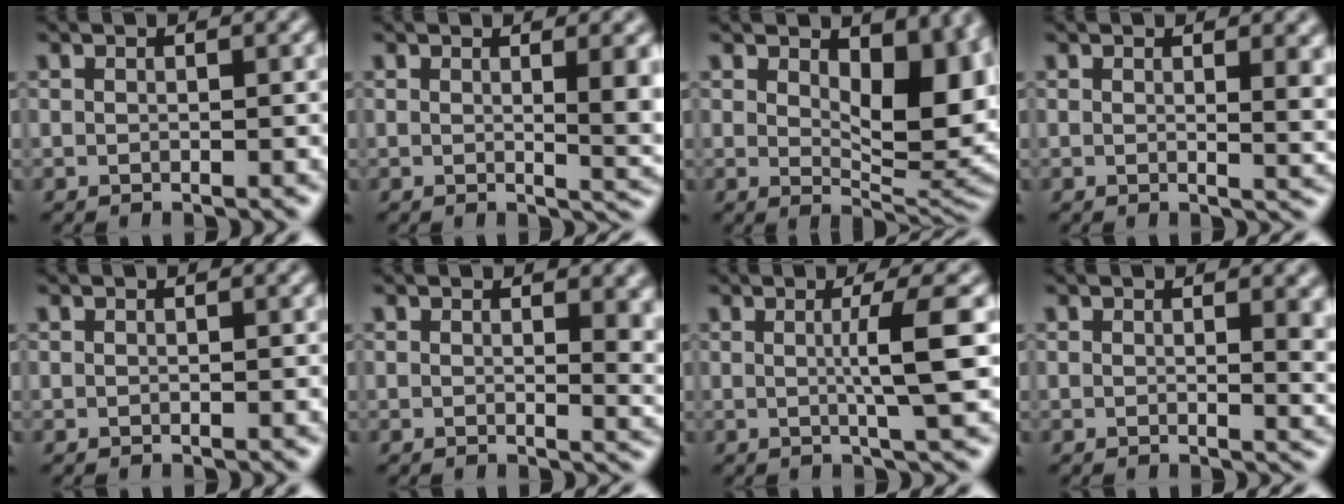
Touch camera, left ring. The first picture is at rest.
{"total": 3.8, "force": [0.7, 1.1, 3.5], "torque": [-0.035, -0.004, 0.010]}
{"total": 9.3, "force": [2.2, 4.8, 7.6], "torque": [-0.106, -0.013, 0.039]}
{"total": 3.3, "force": [1.1, 1.3, 2.8], "torque": [-0.026, -0.001, 0.016]}
{"total": 0.0}
{"total": 3.7, "force": [0.9, 1.7, 3.2], "torque": [-0.028, -0.008, 0.015]}
{"total": 4.0, "force": [0.3, 0.5, 4.0], "torque": [-0.063, 0.001, -0.001]}
{"total": 3.1, "force": [0.8, 1.1, 2.7], "torque": [-0.024, 0.000, 0.011]}